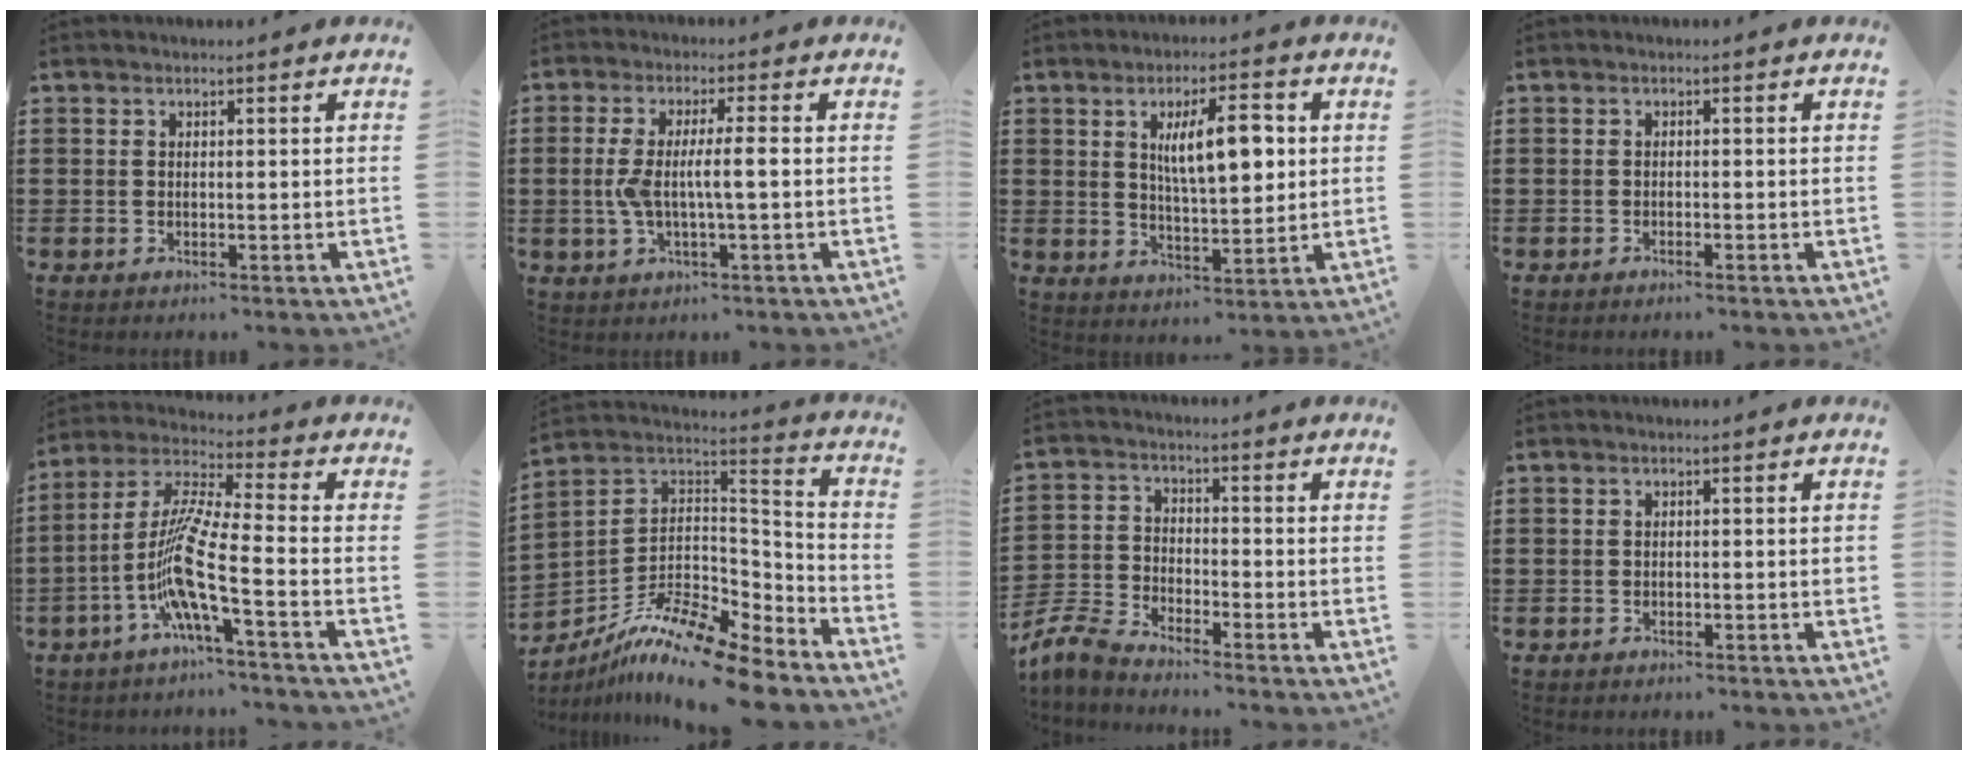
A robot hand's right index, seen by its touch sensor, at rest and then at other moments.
{"total": 5.3, "force": [-0.5, 0.6, 5.3], "torque": [-0.115, -0.008, -0.020]}
{"total": 9.1, "force": [2.3, 3.2, 8.2], "torque": [-0.144, 0.003, 0.035]}
{"total": 0.7, "force": [-0.7, -0.1, 0.3], "torque": [-0.007, -0.002, -0.013]}
{"total": 10.6, "force": [-4.3, 0.9, 9.7], "torque": [-0.224, -0.022, -0.094]}
{"total": 12.9, "force": [-10.3, 2.7, 7.2], "torque": [-0.134, 0.020, -0.197]}
{"total": 5.1, "force": [-4.9, 0.5, 1.5], "torque": [-0.054, -0.007, -0.104]}
{"total": 0.9, "force": [-0.7, 0.1, 0.5], "torque": [-0.008, -0.005, -0.013]}